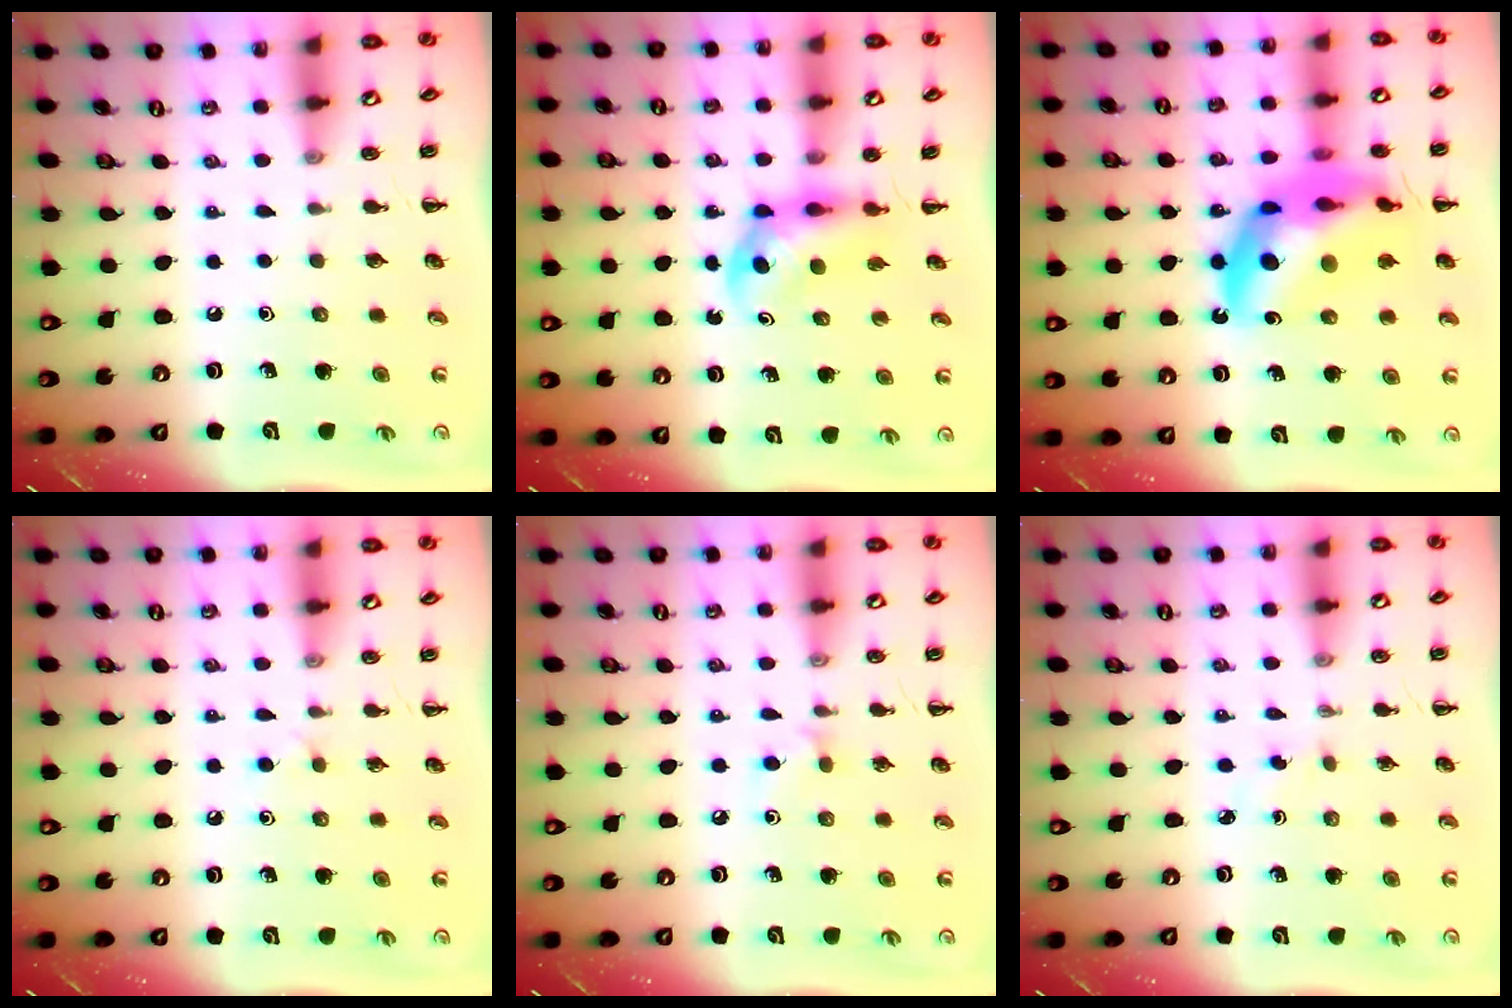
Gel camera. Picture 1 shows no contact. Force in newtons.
{"total": 4.7, "press": 4.6, "slide": 0.9}
{"total": 21.7, "press": 21.1, "slide": 5.0}
{"total": 2.5, "press": 2.2, "slide": 1.0}
{"total": 4.6, "press": 4.4, "slide": 1.4}
{"total": 1.3, "press": 1.2, "slide": 0.6}